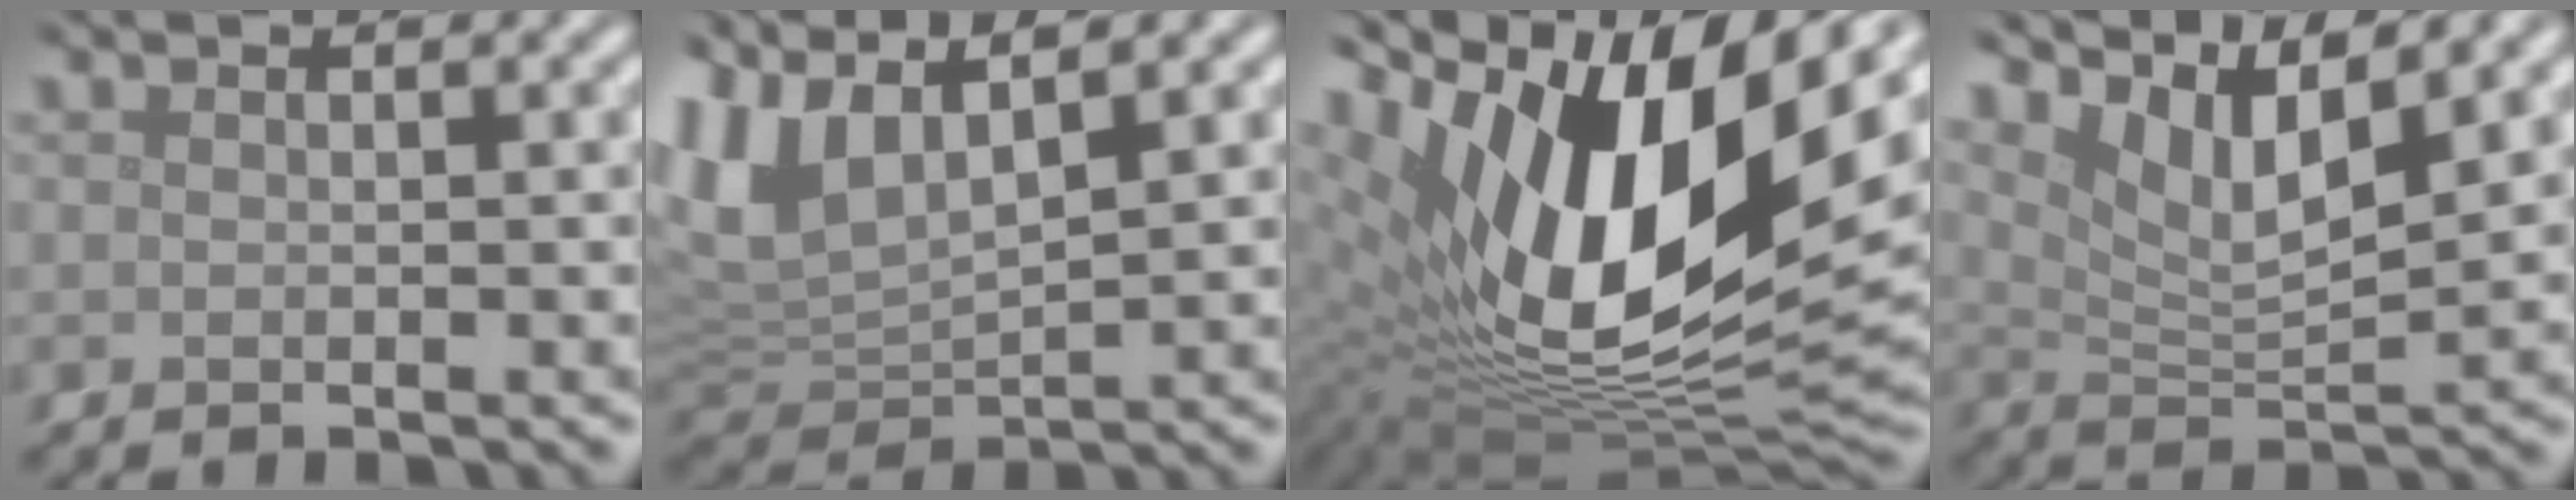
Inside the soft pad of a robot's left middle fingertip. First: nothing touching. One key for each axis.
{"total": 6.9, "fx": 4.0, "fy": 2.8, "fz": 4.8, "tx": -0.125, "ty": 0.016, "tz": 0.078}
{"total": 18.1, "fx": 5.9, "fy": 8.3, "fz": 14.9, "tx": -0.271, "ty": 0.009, "tz": 0.098}
{"total": 6.5, "fx": 4.3, "fy": 1.6, "fz": 4.6, "tx": -0.090, "ty": -0.002, "tz": 0.083}